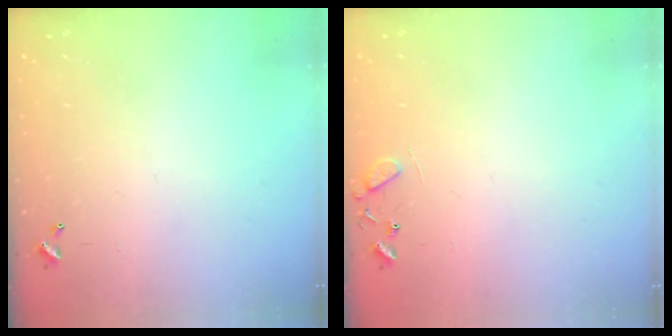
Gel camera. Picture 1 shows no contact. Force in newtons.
{"total": 9.0, "press": 9.0, "slide": 0.6}